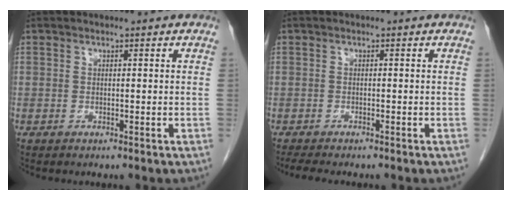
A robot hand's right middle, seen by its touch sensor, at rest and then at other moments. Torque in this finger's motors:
{"motor_torque": [0.38, -0.24, 0.01, 0.01]}